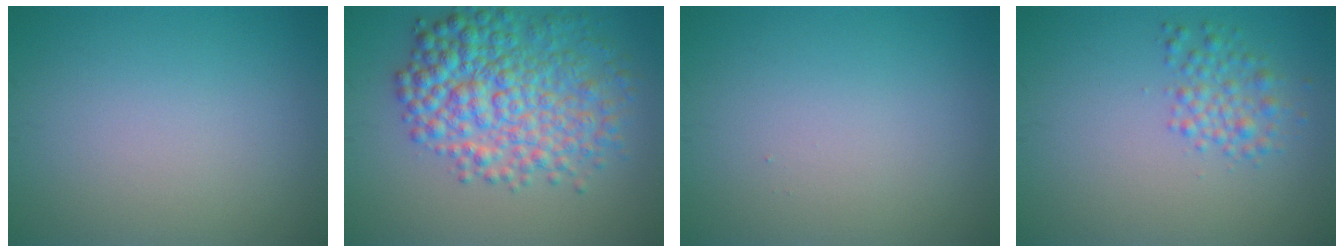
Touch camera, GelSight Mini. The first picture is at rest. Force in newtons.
{"total": 7.9, "press": 7.9, "slide": 0.1}
{"total": 0.0}
{"total": 2.3, "press": 2.3, "slide": 0.1}